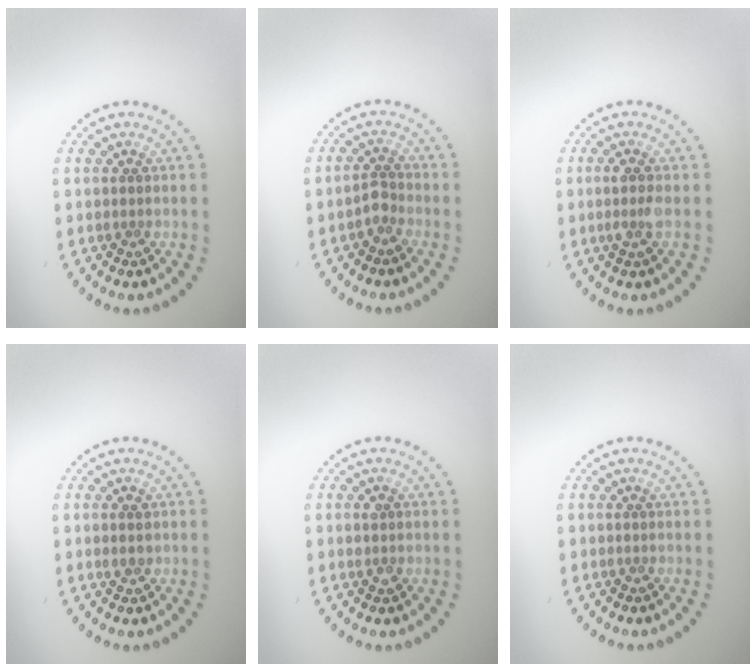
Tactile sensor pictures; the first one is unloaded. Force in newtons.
{"total": 1.4, "press": 1.2, "slide": 0.8}
{"total": 1.7, "press": 1.5, "slide": 0.8}
{"total": 1.1, "press": 1.1, "slide": 0.3}
{"total": 1.1, "press": 1.0, "slide": 0.2}
{"total": 0.0}